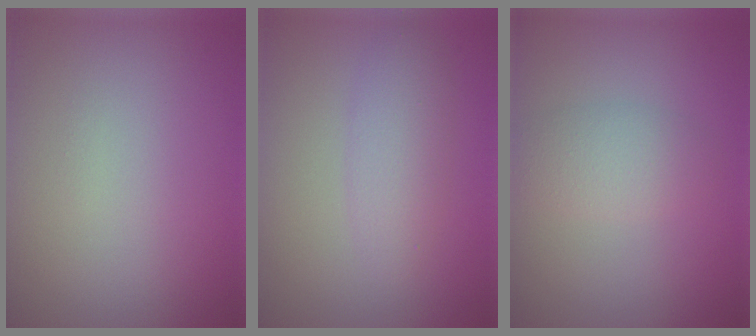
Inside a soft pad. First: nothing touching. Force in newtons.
{"total": 2.8, "press": 2.8, "slide": 0.1}
{"total": 2.8, "press": 2.8, "slide": 0.1}